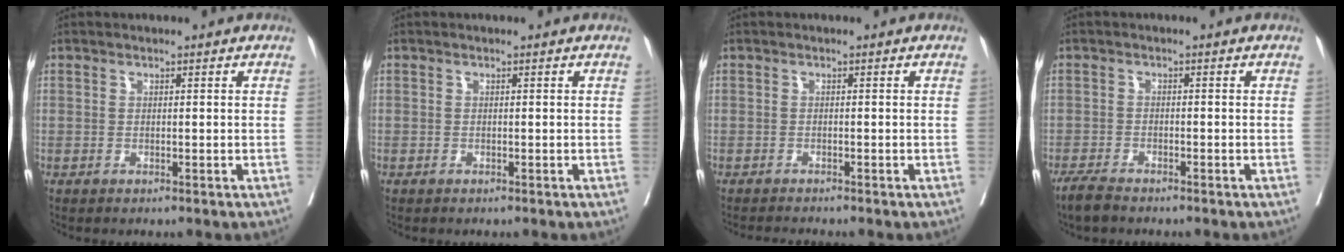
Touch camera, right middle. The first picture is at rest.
{"total": 0.0}
{"total": 1.9, "force": [-1.7, -0.7, 0.2], "torque": [-0.005, -0.007, -0.031]}
{"total": 2.8, "force": [-2.5, 0.4, 1.2], "torque": [-0.029, -0.006, -0.046]}